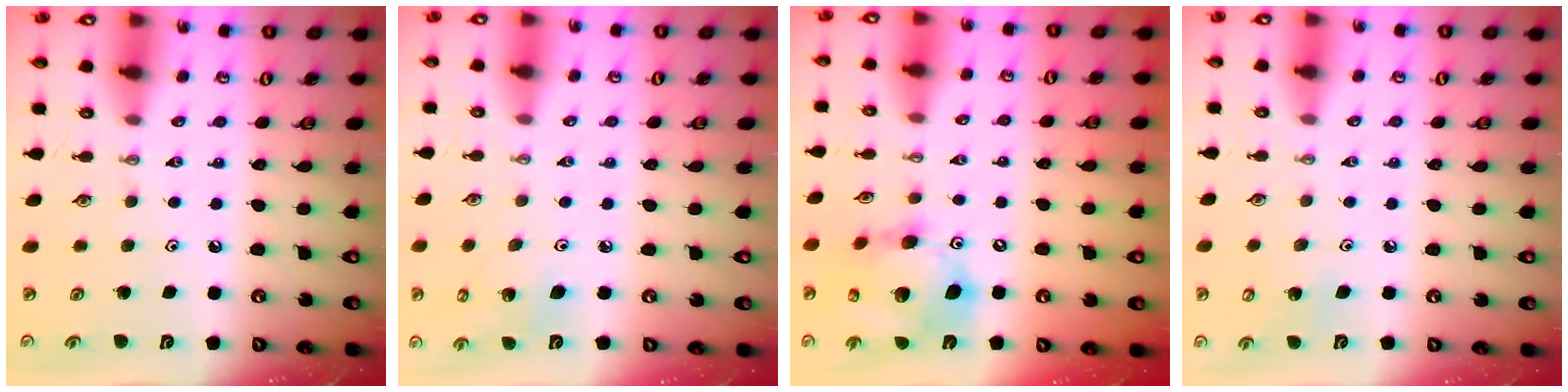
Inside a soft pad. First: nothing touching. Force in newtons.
{"total": 5.4, "press": 5.0, "slide": 2.1}
{"total": 15.8, "press": 15.5, "slide": 3.0}
{"total": 5.3, "press": 5.3, "slide": 0.3}